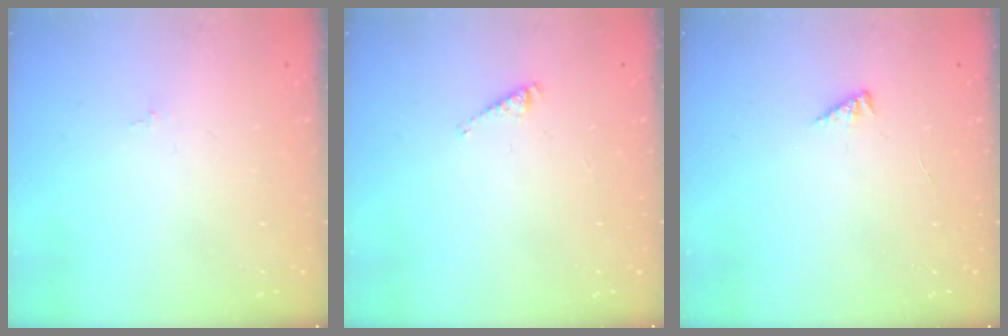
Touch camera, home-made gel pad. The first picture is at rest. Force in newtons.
{"total": 2.9, "press": 2.9, "slide": 0.4}
{"total": 1.4, "press": 1.3, "slide": 0.3}